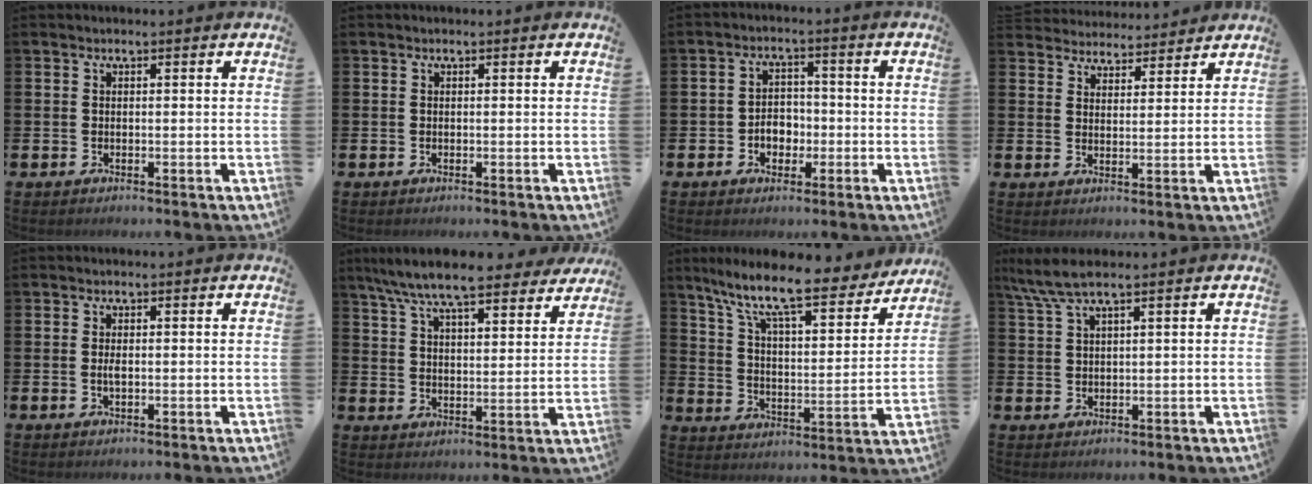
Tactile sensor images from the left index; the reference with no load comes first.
{"total": 0.0}
{"total": 3.5, "force": [-1.2, 2.8, 1.9], "torque": [-0.032, 0.003, -0.029]}
{"total": 4.5, "force": [4.4, 0.8, -0.5], "torque": [-0.004, -0.024, 0.079]}
{"total": 1.3, "force": [0.0, 0.5, 1.2], "torque": [-0.024, 0.002, -0.002]}
{"total": 9.3, "force": [8.6, 1.4, 3.4], "torque": [-0.093, -0.043, 0.152]}
{"total": 10.9, "force": [9.2, 2.0, 5.4], "torque": [-0.130, -0.062, 0.151]}
{"total": 6.8, "force": [4.6, 1.1, 4.9], "torque": [-0.111, -0.006, 0.079]}